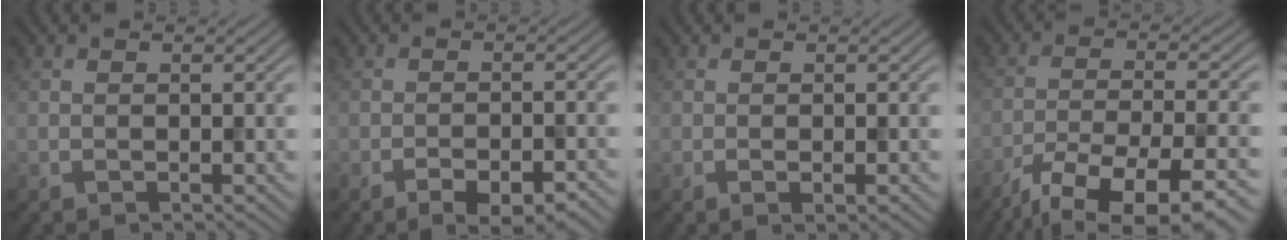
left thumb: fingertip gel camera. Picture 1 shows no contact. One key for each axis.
{"total": 4.7, "fx": -3.2, "fy": 1.3, "fz": 3.3, "tx": -0.048, "ty": 0.006, "tz": -0.043}
{"total": 1.2, "fx": -0.4, "fy": 0.2, "fz": 1.1, "tx": -0.019, "ty": -0.005, "tz": -0.007}
{"total": 13.3, "fx": -10.2, "fy": 3.2, "fz": 8.0, "tx": -0.145, "ty": -0.023, "tz": -0.147}